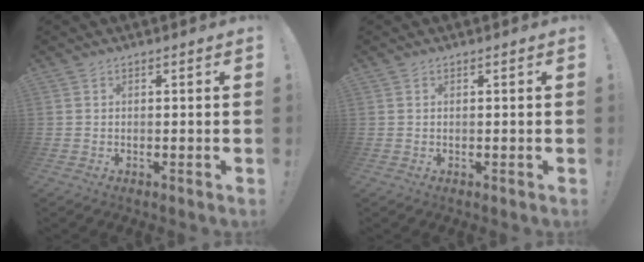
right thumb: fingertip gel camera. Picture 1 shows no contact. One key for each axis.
{"total": 0.0}